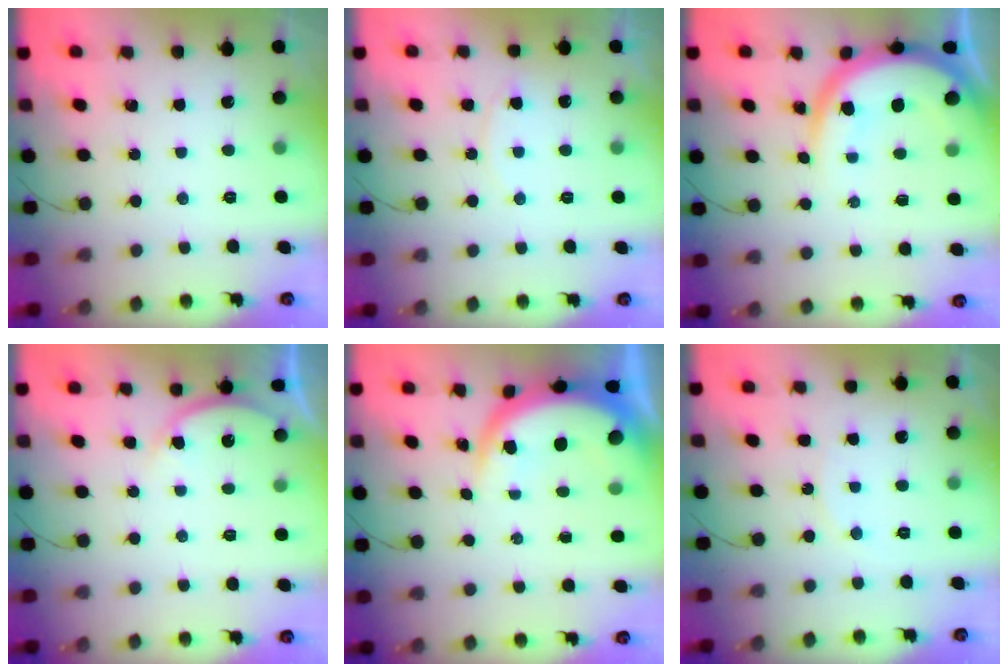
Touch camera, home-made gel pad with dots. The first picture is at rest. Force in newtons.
{"total": 5.6, "press": 5.6, "slide": 0.6}
{"total": 13.2, "press": 13.2, "slide": 1.4}
{"total": 4.1, "press": 4.0, "slide": 0.6}
{"total": 8.8, "press": 8.8, "slide": 0.9}
{"total": 6.5, "press": 6.5, "slide": 0.6}